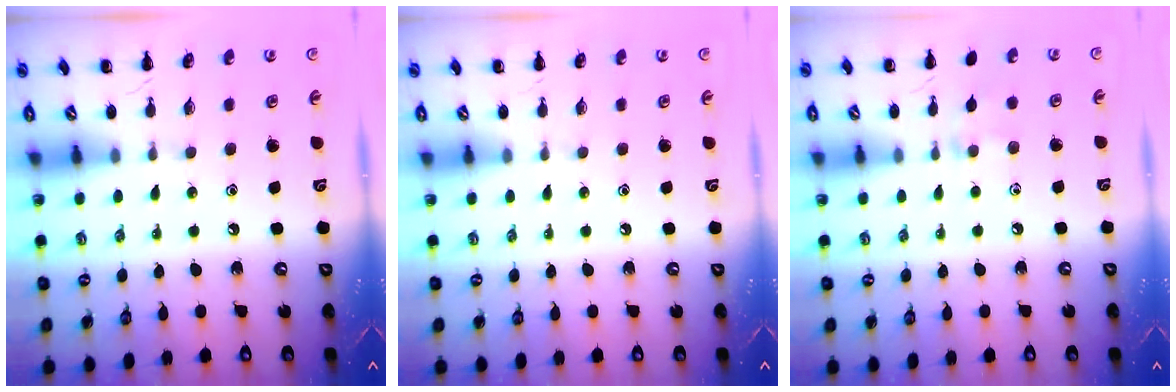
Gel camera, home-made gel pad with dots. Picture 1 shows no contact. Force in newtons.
{"total": 0.0}
{"total": 4.5, "press": 4.3, "slide": 1.6}